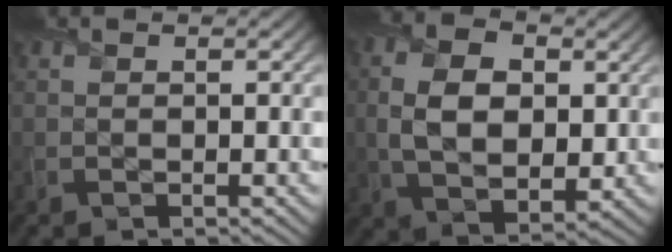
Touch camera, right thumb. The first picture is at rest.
{"total": 9.2, "force": [0.8, 5.8, 7.1], "torque": [-0.159, -0.004, 0.012]}